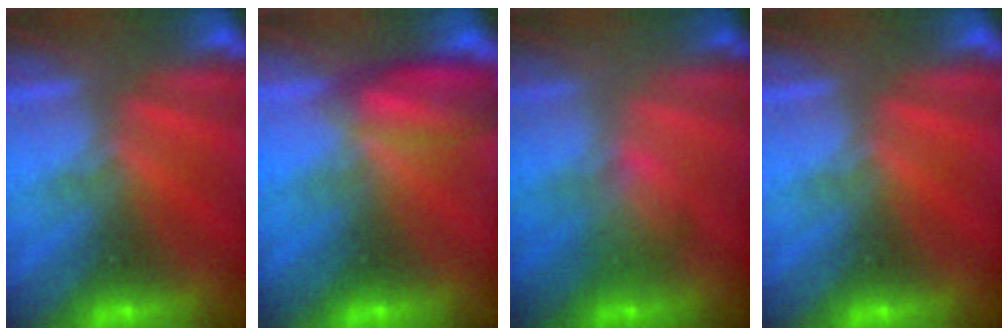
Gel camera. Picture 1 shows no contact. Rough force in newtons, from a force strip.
{"total": 7.1}
{"total": 2.2}
{"total": 0.0}